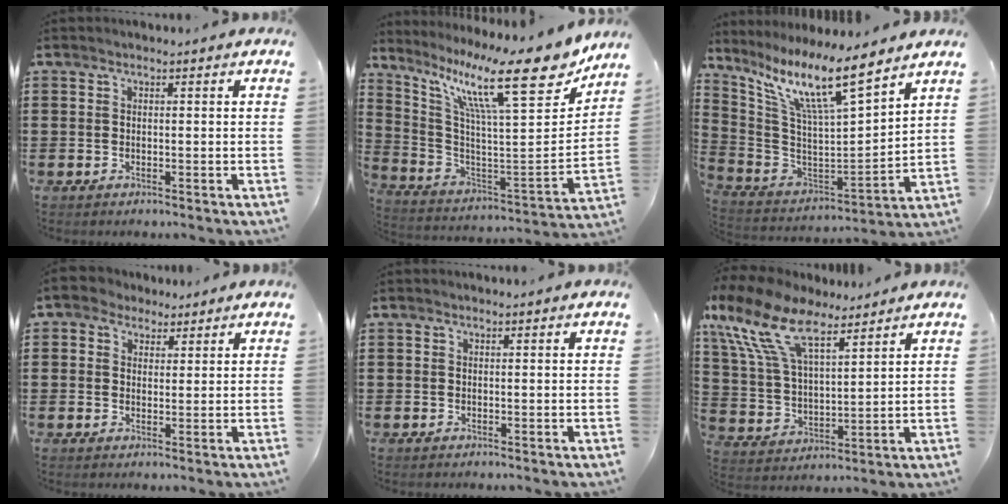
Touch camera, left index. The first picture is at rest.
{"total": 17.2, "force": [11.5, 2.2, 12.7], "torque": [-0.243, -0.073, 0.179]}
{"total": 12.1, "force": [8.7, 1.5, 8.3], "torque": [-0.182, -0.058, 0.144]}
{"total": 2.7, "force": [1.6, 2.1, 0.4], "torque": [-0.020, 0.012, 0.029]}
{"total": 0.0}
{"total": 13.4, "force": [9.0, 5.4, 8.2], "torque": [-0.199, -0.021, 0.164]}